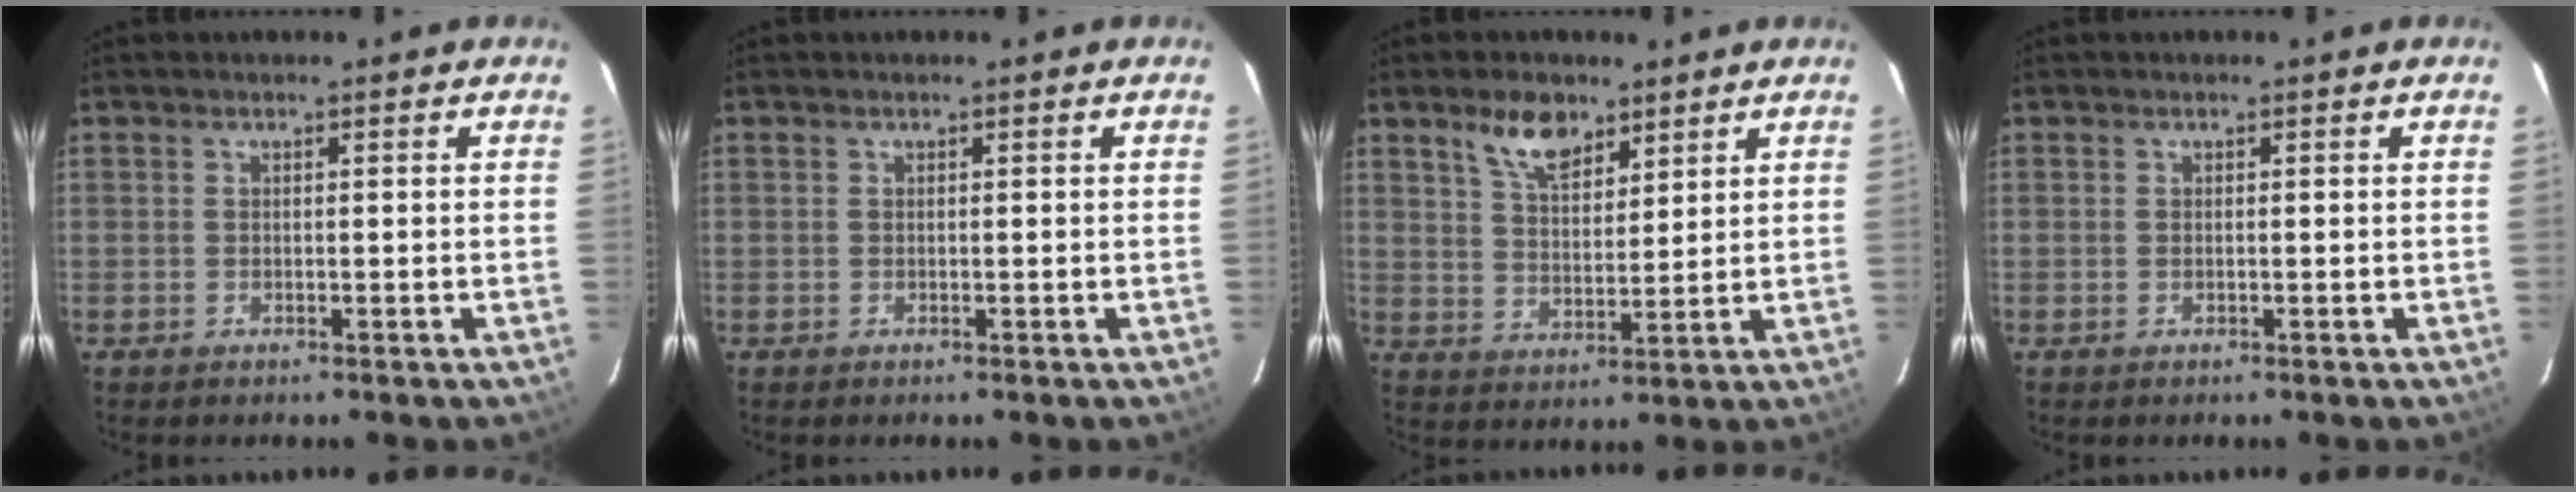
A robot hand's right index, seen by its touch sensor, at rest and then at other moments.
{"total": 0.0}
{"total": 7.7, "force": [5.2, 3.7, 4.2], "torque": [-0.071, 0.007, 0.099]}
{"total": 0.0}